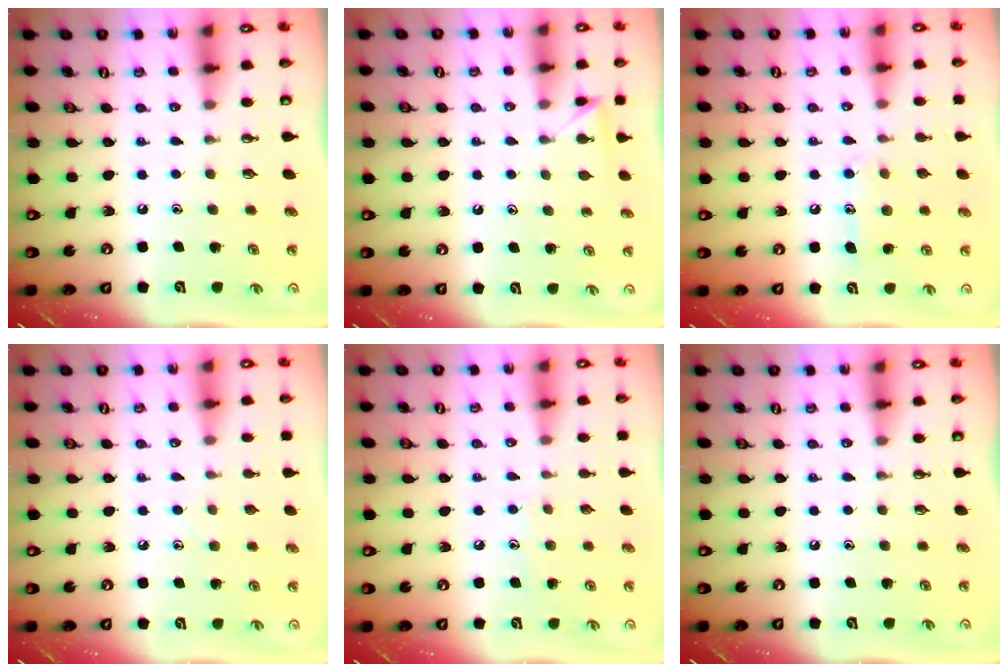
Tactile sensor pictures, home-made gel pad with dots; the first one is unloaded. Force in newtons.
{"total": 3.9, "press": 3.9, "slide": 0.3}
{"total": 10.6, "press": 10.6, "slide": 0.8}
{"total": 4.9, "press": 4.9, "slide": 0.6}
{"total": 6.0, "press": 5.9, "slide": 0.7}
{"total": 0.0}